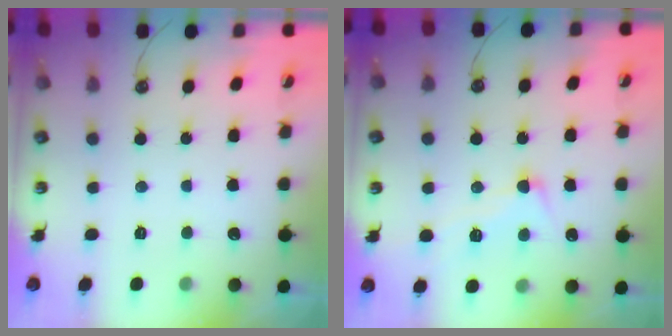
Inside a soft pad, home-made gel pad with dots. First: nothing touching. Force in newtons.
{"total": 4.2, "press": 4.1, "slide": 1.0}